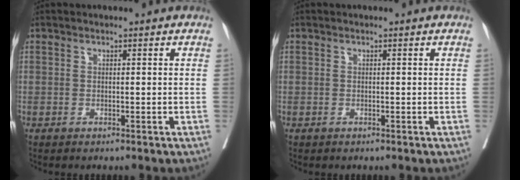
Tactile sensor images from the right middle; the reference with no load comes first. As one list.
[{"total": 0.0}]